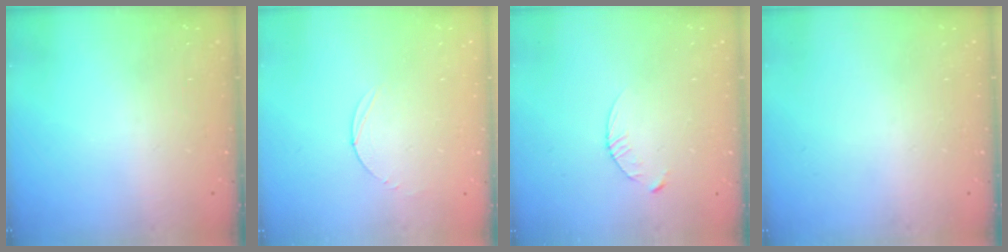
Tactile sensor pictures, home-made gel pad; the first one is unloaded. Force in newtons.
{"total": 3.0, "press": 3.0, "slide": 0.3}
{"total": 3.4, "press": 3.4, "slide": 0.4}
{"total": 0.0}